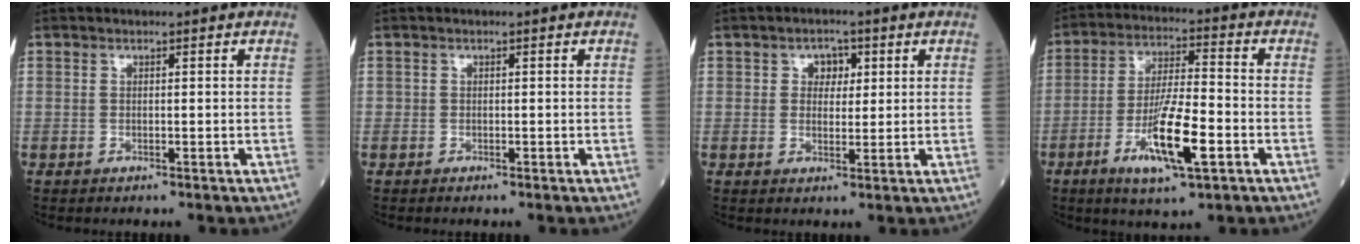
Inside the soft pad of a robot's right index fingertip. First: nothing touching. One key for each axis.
{"total": 0.0}
{"total": 3.2, "fx": 1.2, "fy": 2.2, "fz": 2.0, "tx": -0.024, "ty": 0.007, "tz": 0.017}
{"total": 11.4, "fx": -4.3, "fy": 1.7, "fz": 10.4, "tx": -0.192, "ty": -0.010, "tz": -0.077}